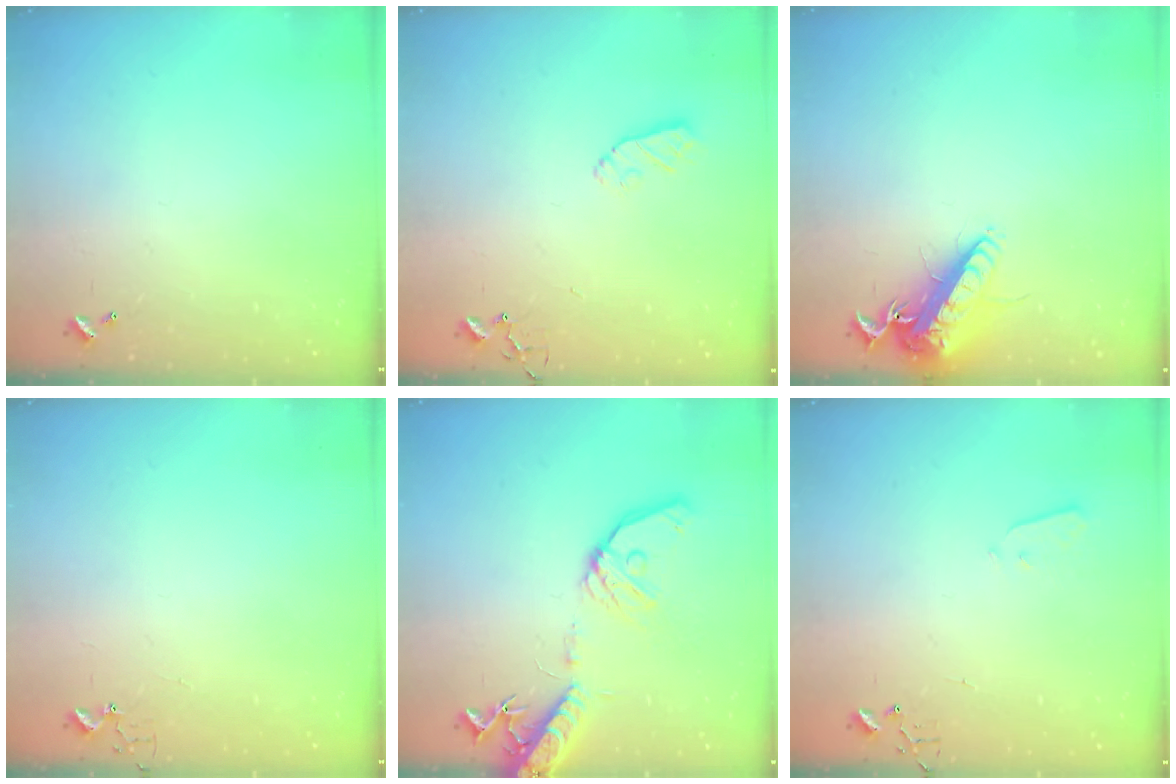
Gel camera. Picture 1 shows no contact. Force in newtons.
{"total": 5.0, "press": 5.0, "slide": 0.5}
{"total": 15.9, "press": 15.5, "slide": 3.3}
{"total": 2.7, "press": 2.7, "slide": 0.2}
{"total": 16.3, "press": 16.0, "slide": 3.2}
{"total": 2.2, "press": 2.1, "slide": 0.3}